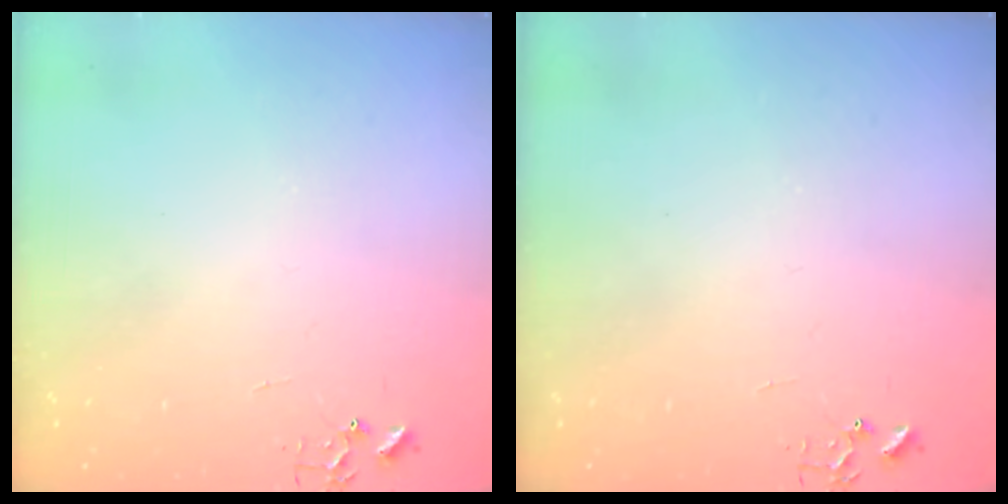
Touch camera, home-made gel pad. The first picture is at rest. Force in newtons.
{"total": 0.0}